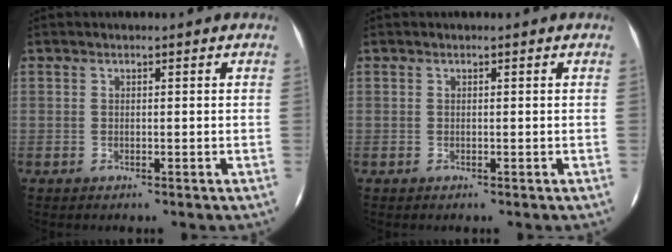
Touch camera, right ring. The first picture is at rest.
{"total": 0.0}